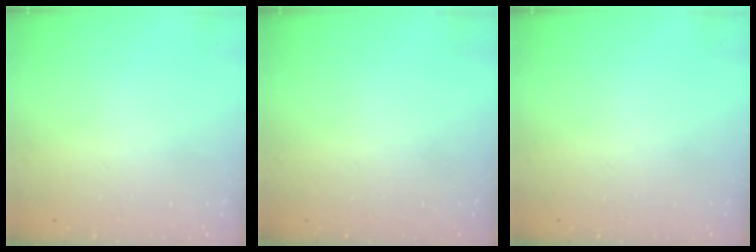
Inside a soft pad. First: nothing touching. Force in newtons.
{"total": 0.0}
{"total": 0.0}